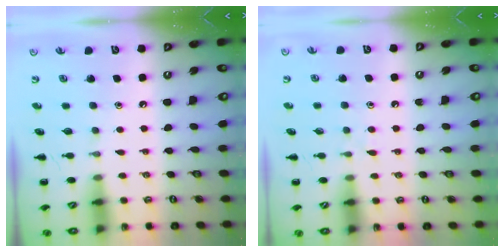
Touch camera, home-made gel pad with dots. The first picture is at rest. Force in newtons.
{"total": 3.6, "press": 3.2, "slide": 1.8}